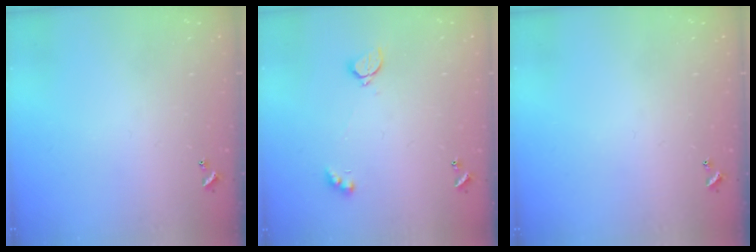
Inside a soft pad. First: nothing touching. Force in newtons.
{"total": 2.4, "press": 2.3, "slide": 0.8}
{"total": 0.0}